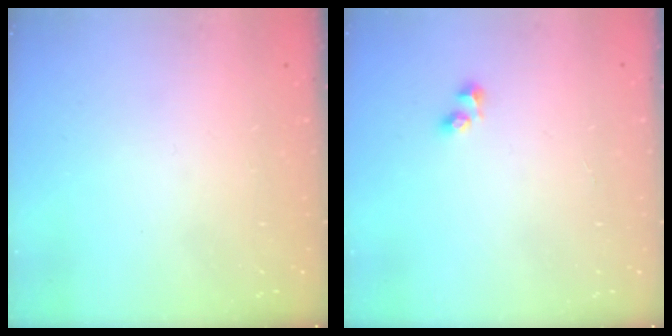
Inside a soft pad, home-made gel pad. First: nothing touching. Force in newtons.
{"total": 3.0, "press": 2.7, "slide": 1.3}